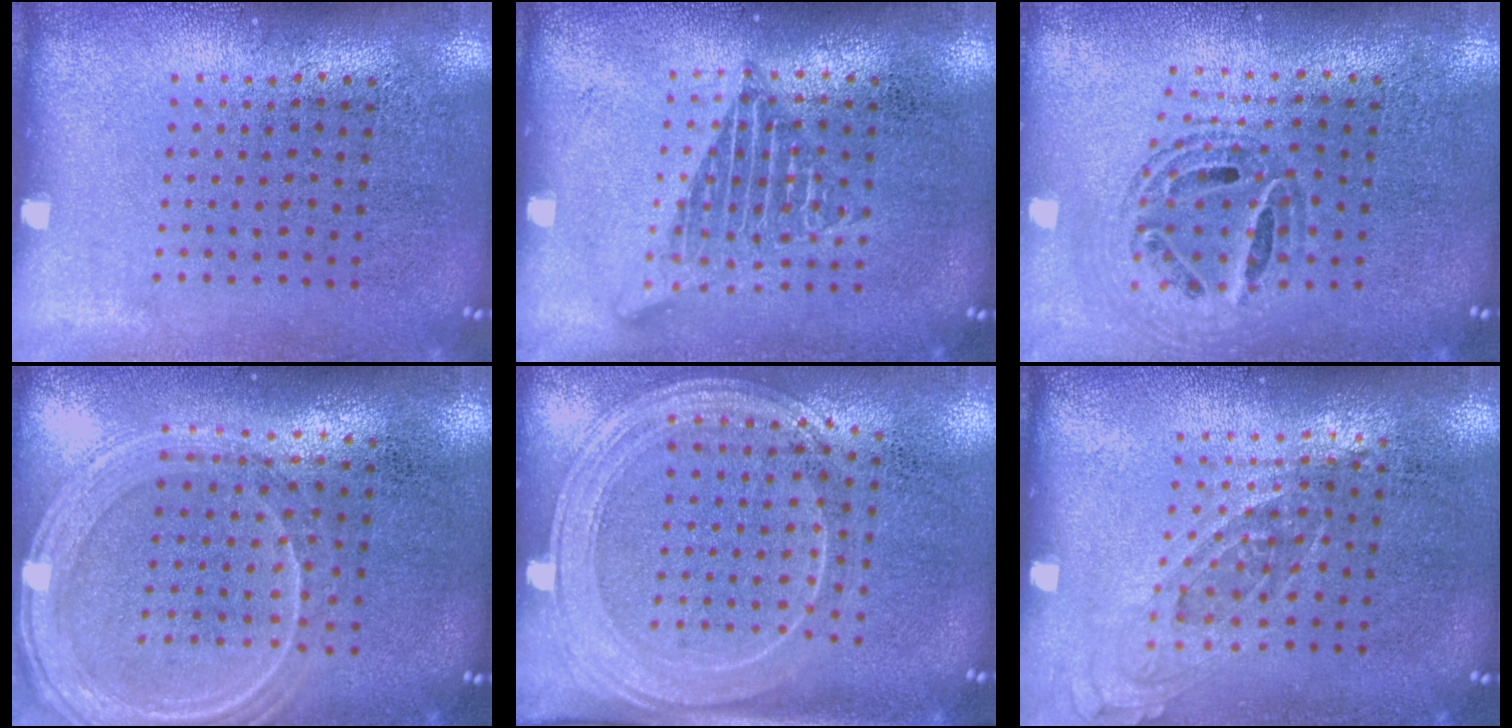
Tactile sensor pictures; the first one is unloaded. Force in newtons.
{"total": 1.3, "press": 1.3, "slide": 0.1}
{"total": 0.9, "press": 0.8, "slide": 0.2}
{"total": 1.3, "press": 1.3, "slide": 0.1}
{"total": 2.2, "press": 1.8, "slide": 1.2}
{"total": 0.8, "press": 0.7, "slide": 0.3}